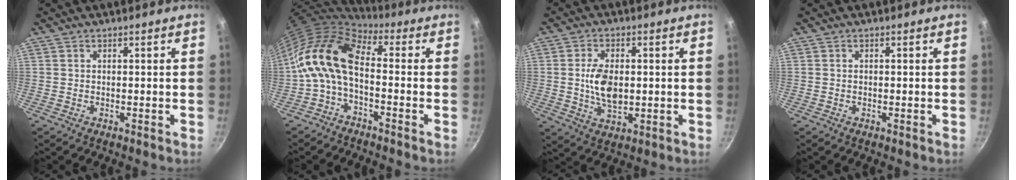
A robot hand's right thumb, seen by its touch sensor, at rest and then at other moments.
{"total": 13.3, "force": [-1.7, 7.1, 11.1], "torque": [-0.210, 0.057, -0.051]}
{"total": 8.2, "force": [0.2, 4.7, 6.7], "torque": [-0.116, -0.005, 0.009]}
{"total": 0.0}